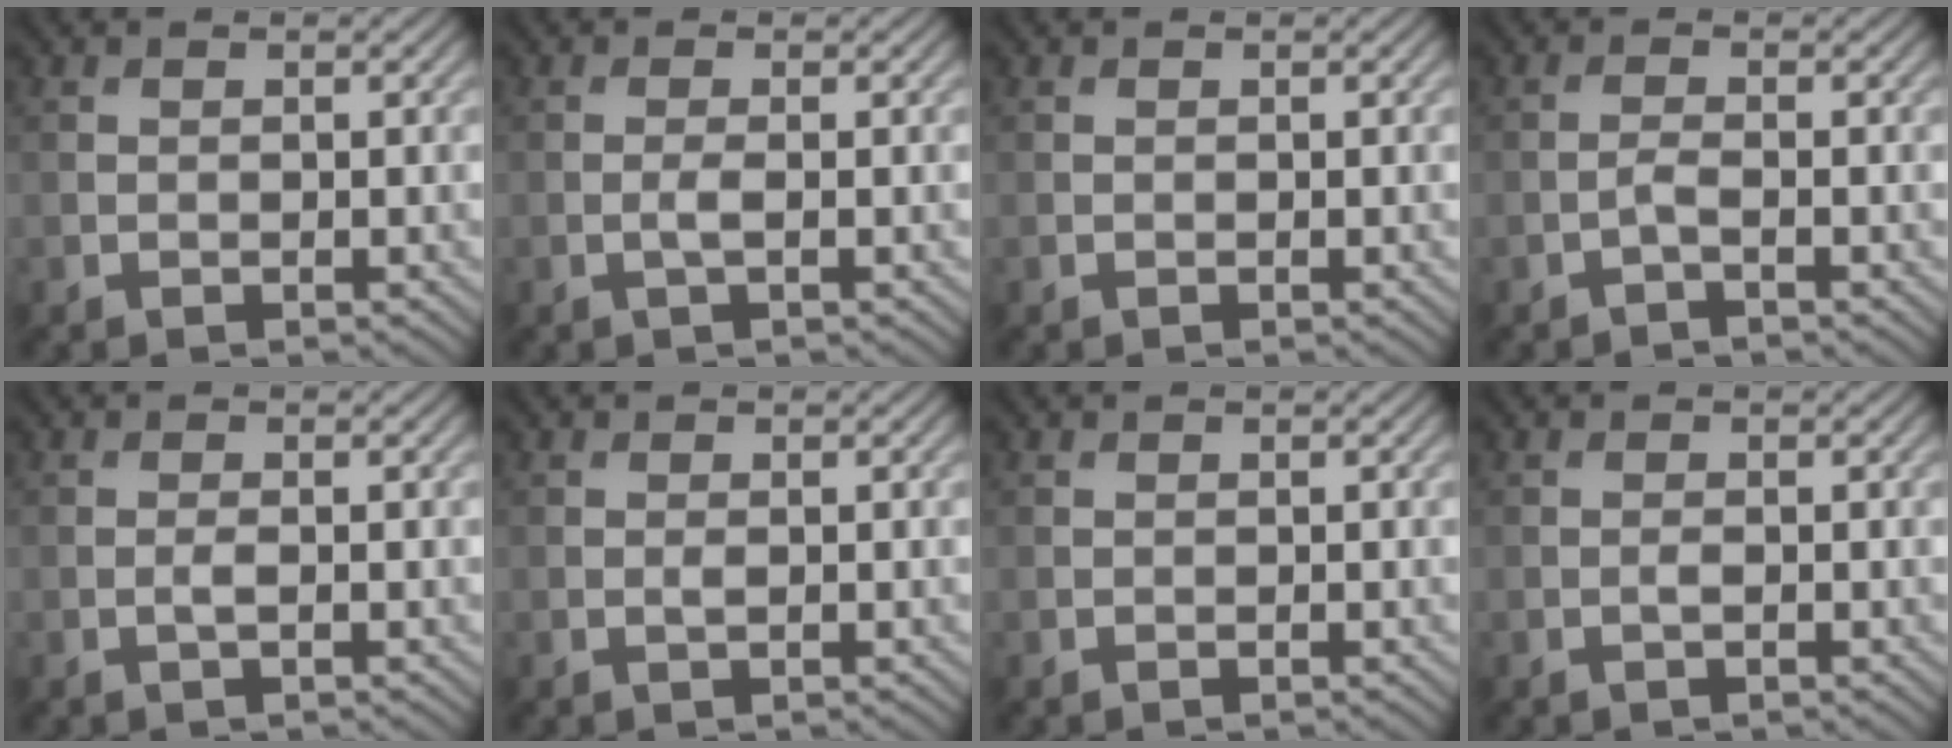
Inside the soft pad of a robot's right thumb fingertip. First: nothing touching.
{"total": 1.2, "force": [-0.3, 0.1, 1.2], "torque": [-0.027, 0.003, -0.009]}
{"total": 0.0}
{"total": 1.1, "force": [-0.8, 0.1, 0.8], "torque": [-0.020, 0.007, -0.019]}
{"total": 0.9, "force": [-0.2, 0.2, 0.8], "torque": [-0.019, 0.002, -0.005]}
{"total": 0.6, "force": [0.0, 0.2, 0.6], "torque": [-0.014, -0.001, -0.001]}
{"total": 0.0}
{"total": 0.6, "force": [-0.2, 0.1, 0.5], "torque": [-0.012, 0.002, -0.004]}